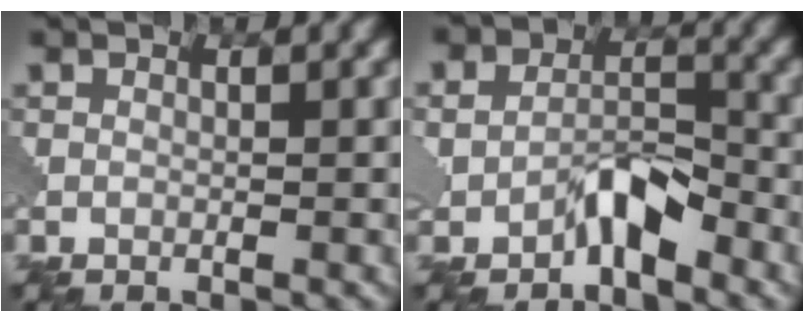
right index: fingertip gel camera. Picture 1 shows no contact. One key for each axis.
{"total": 3.3, "fx": -1.9, "fy": 2.0, "fz": 1.9, "tx": -0.025, "ty": 0.014, "tz": -0.036}